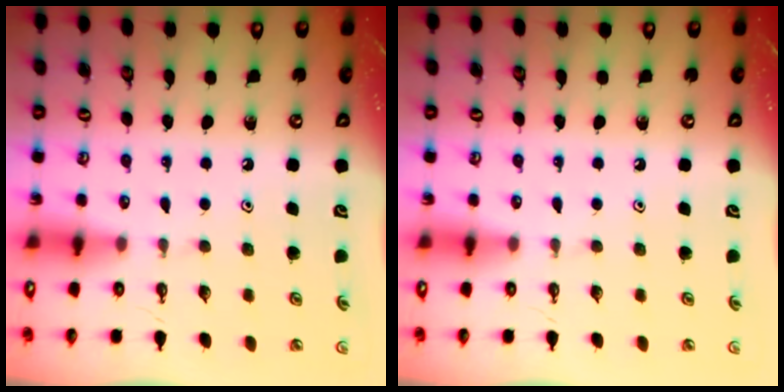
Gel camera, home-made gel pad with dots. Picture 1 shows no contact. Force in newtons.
{"total": 0.0}